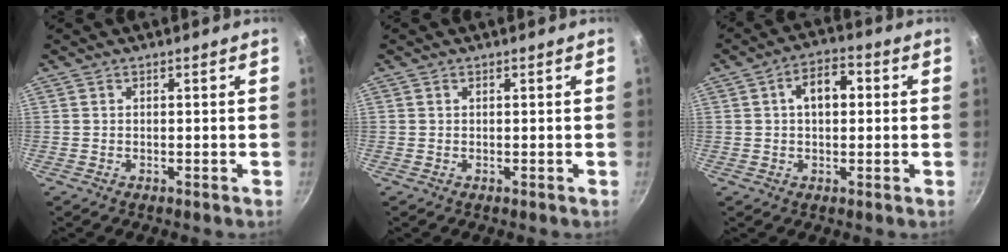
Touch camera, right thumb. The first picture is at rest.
{"total": 0.0}
{"total": 7.1, "force": [1.2, 4.3, 5.5], "torque": [-0.060, 0.018, 0.012]}